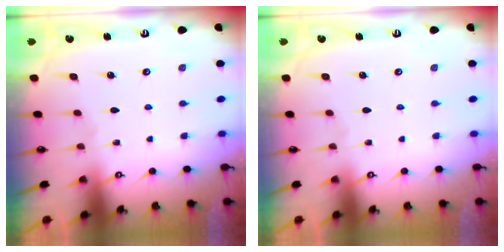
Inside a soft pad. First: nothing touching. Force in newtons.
{"total": 0.0}